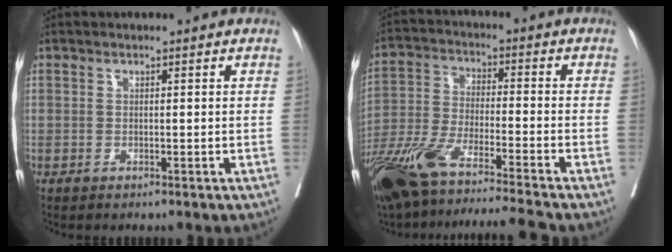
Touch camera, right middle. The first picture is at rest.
{"total": 17.7, "force": [-14.3, -0.1, 10.5], "torque": [-0.224, -0.035, -0.257]}